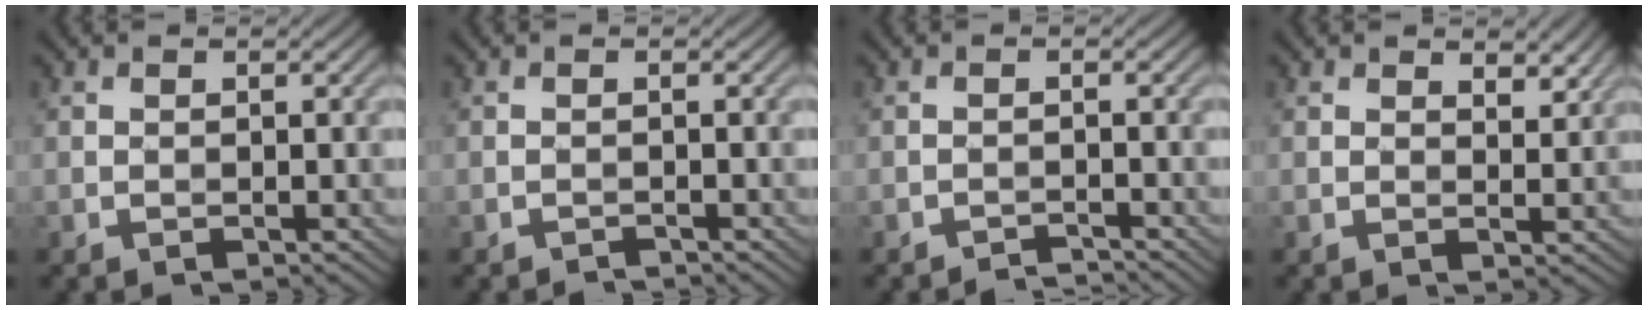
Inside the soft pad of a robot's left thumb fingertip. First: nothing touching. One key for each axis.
{"total": 0.8, "fx": -0.7, "fy": -0.3, "fz": -0.2, "tx": 0.002, "ty": 0.006, "tz": -0.015}
{"total": 1.4, "fx": -1.4, "fy": -0.3, "fz": 0.0, "tx": 0.001, "ty": 0.006, "tz": -0.029}
{"total": 3.0, "fx": 2.2, "fy": 1.2, "fz": 1.7, "tx": -0.030, "ty": -0.006, "tz": 0.040}